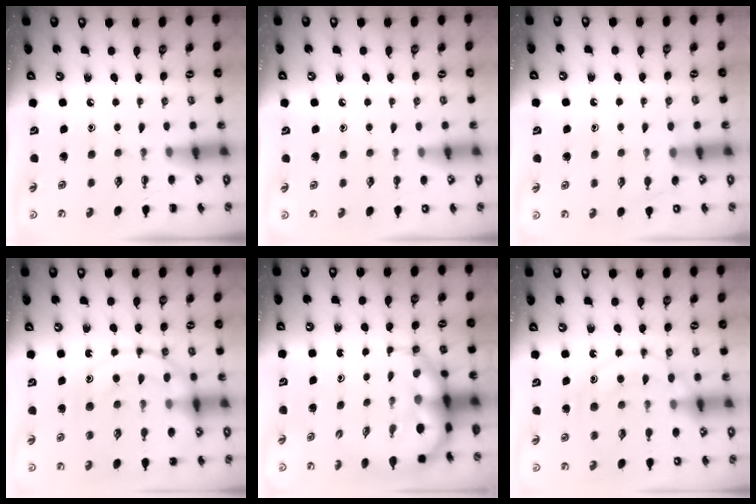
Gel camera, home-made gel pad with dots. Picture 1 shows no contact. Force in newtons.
{"total": 1.4, "press": 1.4, "slide": 0.1}
{"total": 6.8, "press": 6.6, "slide": 1.8}
{"total": 17.1, "press": 16.9, "slide": 2.2}
{"total": 8.7, "press": 8.3, "slide": 2.5}
{"total": 12.7, "press": 12.6, "slide": 1.0}